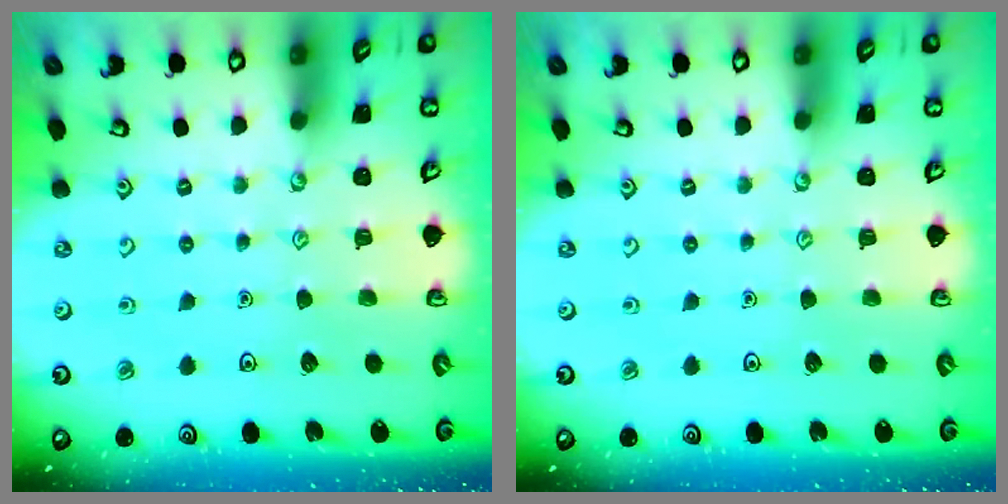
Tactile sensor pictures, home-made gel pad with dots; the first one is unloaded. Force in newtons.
{"total": 0.0}